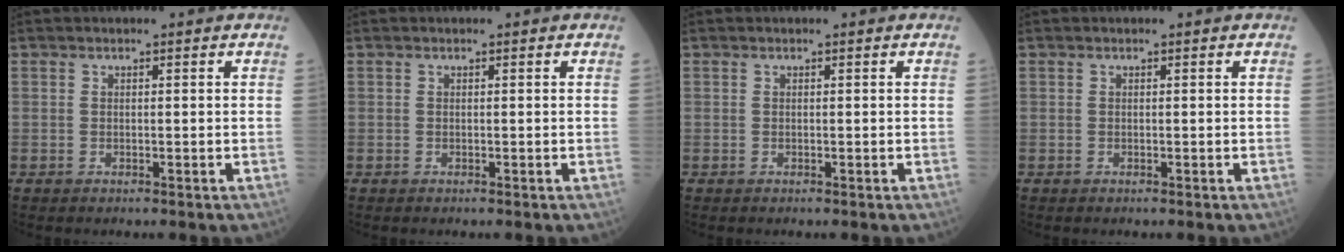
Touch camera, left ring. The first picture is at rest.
{"total": 0.0}
{"total": 0.0}
{"total": 0.0}